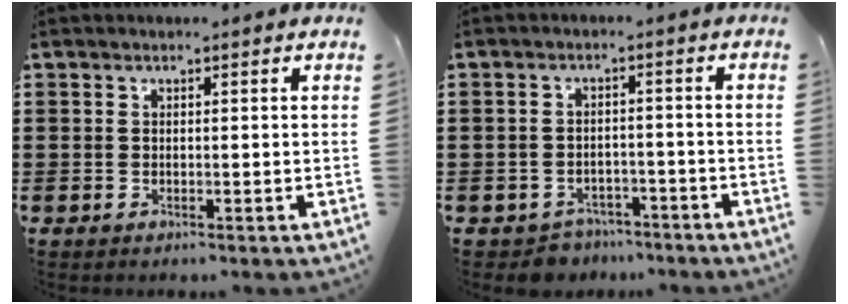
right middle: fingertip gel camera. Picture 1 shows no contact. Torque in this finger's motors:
{"motor_torque": [-0.28, 0.05, 0.03, 0.00]}